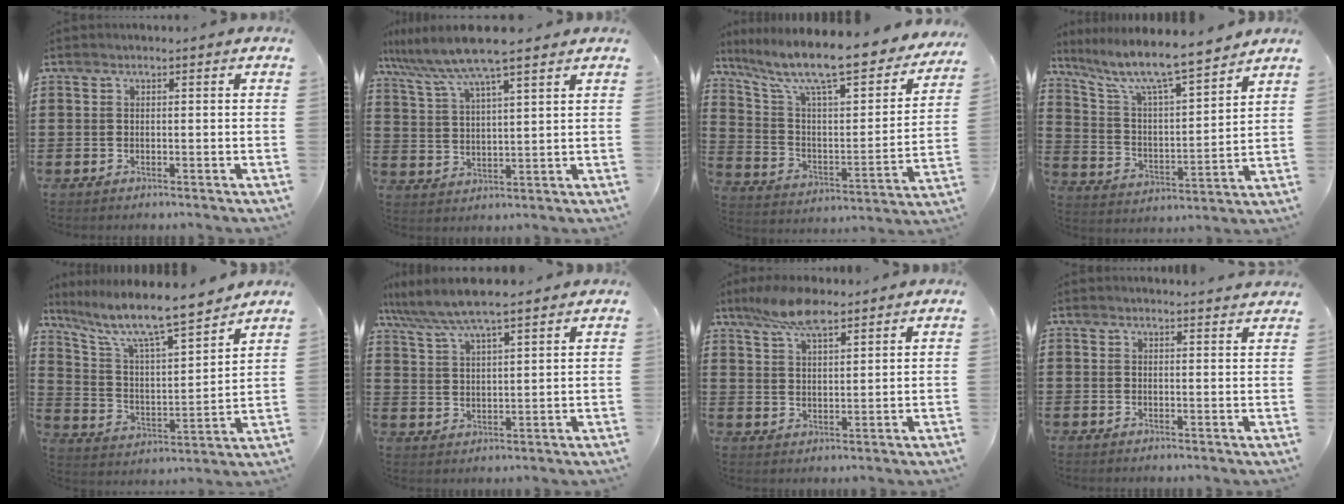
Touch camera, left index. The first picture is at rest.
{"total": 8.3, "force": [6.8, 0.1, 4.7], "torque": [-0.114, -0.026, 0.118]}
{"total": 12.1, "force": [9.7, 1.7, 7.0], "torque": [-0.156, -0.071, 0.158]}
{"total": 8.6, "force": [7.3, 0.8, 4.5], "torque": [-0.117, -0.048, 0.119]}
{"total": 9.6, "force": [8.1, 1.0, 5.1], "torque": [-0.133, -0.055, 0.134]}
{"total": 6.7, "force": [5.8, 0.8, 3.2], "torque": [-0.083, -0.019, 0.102]}
{"total": 7.8, "force": [5.8, 2.2, 4.7], "torque": [-0.105, -0.003, 0.107]}
{"total": 1.8, "force": [1.8, -0.1, 0.2], "torque": [-0.009, -0.002, 0.034]}